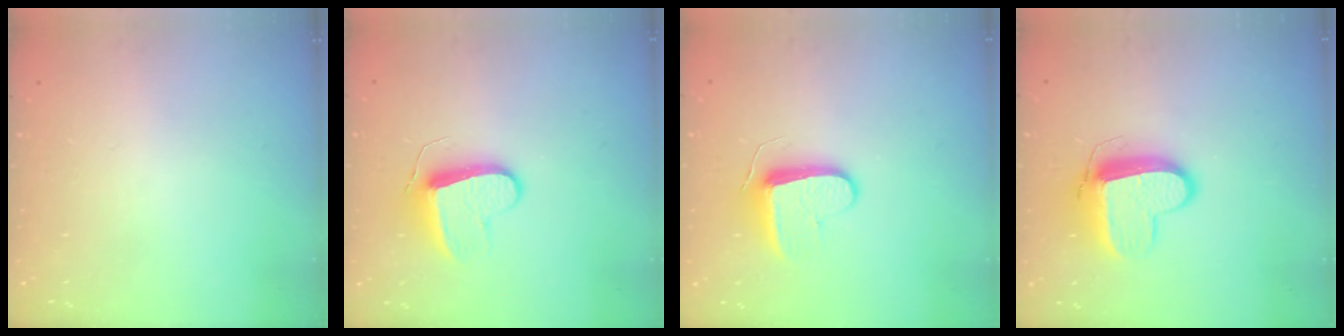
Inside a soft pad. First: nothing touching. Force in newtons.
{"total": 9.9, "press": 9.8, "slide": 0.6}
{"total": 9.3, "press": 9.3, "slide": 0.1}
{"total": 11.7, "press": 11.6, "slide": 1.3}